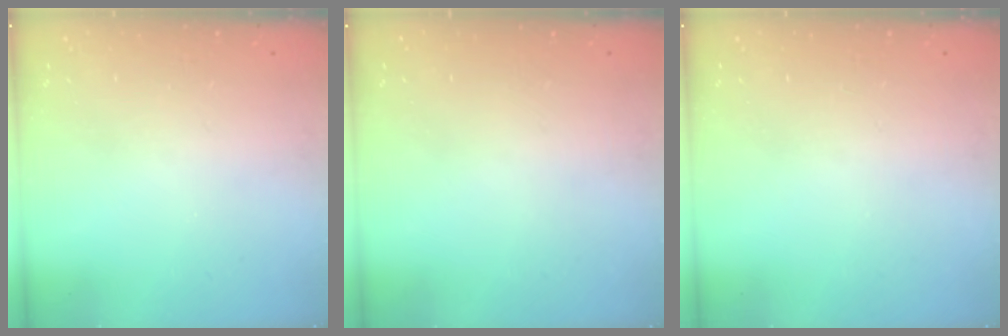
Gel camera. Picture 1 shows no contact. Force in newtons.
{"total": 0.0}
{"total": 0.0}